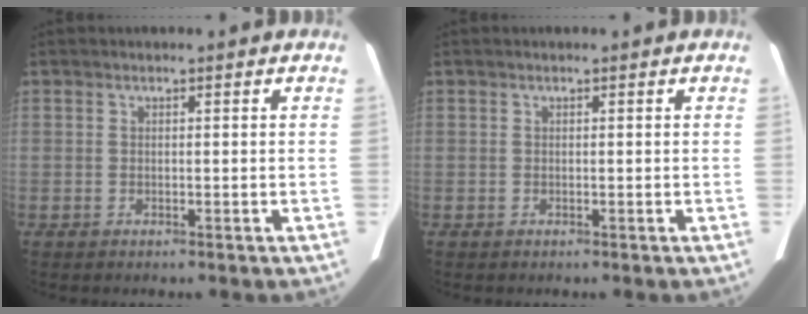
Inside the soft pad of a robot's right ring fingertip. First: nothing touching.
{"total": 0.0}